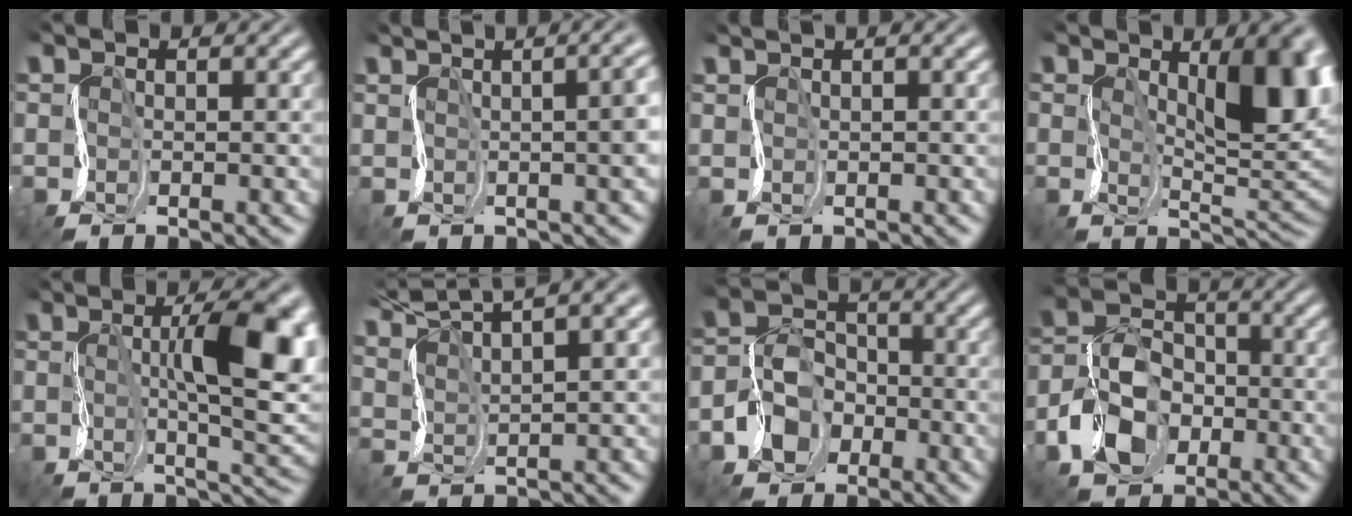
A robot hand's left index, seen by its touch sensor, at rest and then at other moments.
{"total": 9.2, "force": [1.6, 4.7, 7.8], "torque": [-0.033, 0.045, -0.004]}
{"total": 1.2, "force": [1.1, 0.3, 0.3], "torque": [0.002, 0.012, 0.004]}
{"total": 8.2, "force": [2.0, 3.2, 7.2], "torque": [-0.111, 0.007, 0.033]}
{"total": 9.5, "force": [1.1, 2.9, 9.0], "torque": [-0.141, 0.009, 0.020]}
{"total": 6.8, "force": [6.5, 0.1, 1.8], "torque": [-0.046, 0.026, 0.088]}
{"total": 3.7, "force": [-1.9, 3.1, 0.7], "torque": [-0.028, 0.016, -0.046]}
{"total": 5.2, "force": [-2.5, 4.0, 2.2], "torque": [-0.058, 0.014, -0.060]}